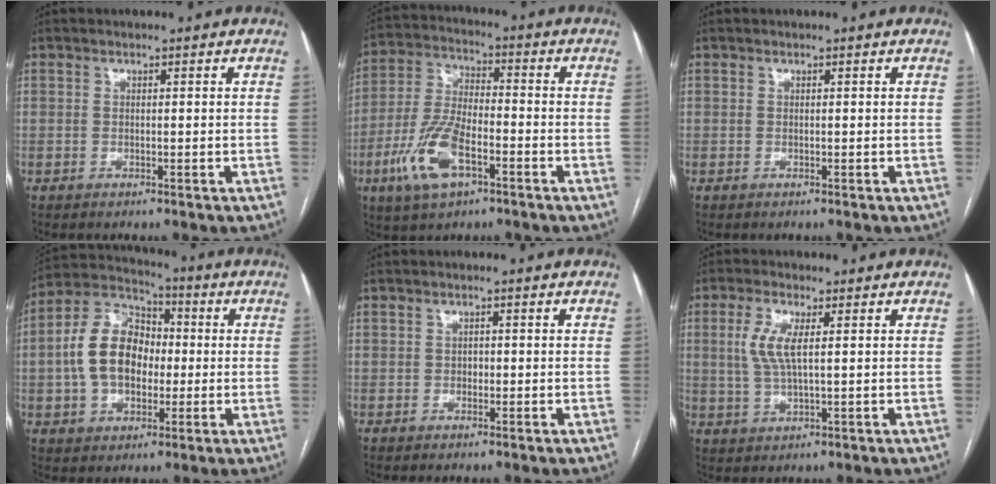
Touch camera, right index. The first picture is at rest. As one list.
[{"total": 11.8, "force": [-5.2, 4.6, 9.6], "torque": [-0.218, 0.000, -0.095]}, {"total": 0.0}, {"total": 12.7, "force": [-0.5, 8.8, 9.2], "torque": [-0.202, 0.039, -0.008]}, {"total": 1.0, "force": [-0.2, 0.8, 0.5], "torque": [-0.006, 0.004, -0.004]}, {"total": 5.5, "force": [1.2, 1.4, 5.2], "torque": [-0.122, 0.003, 0.027]}]